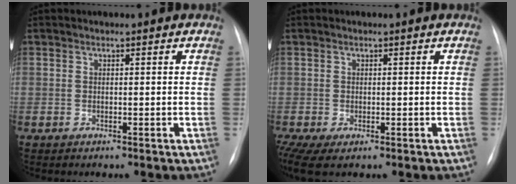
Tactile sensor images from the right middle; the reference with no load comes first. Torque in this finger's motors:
{"motor_torque": [1.16, -0.98, 0.29, 0.11]}